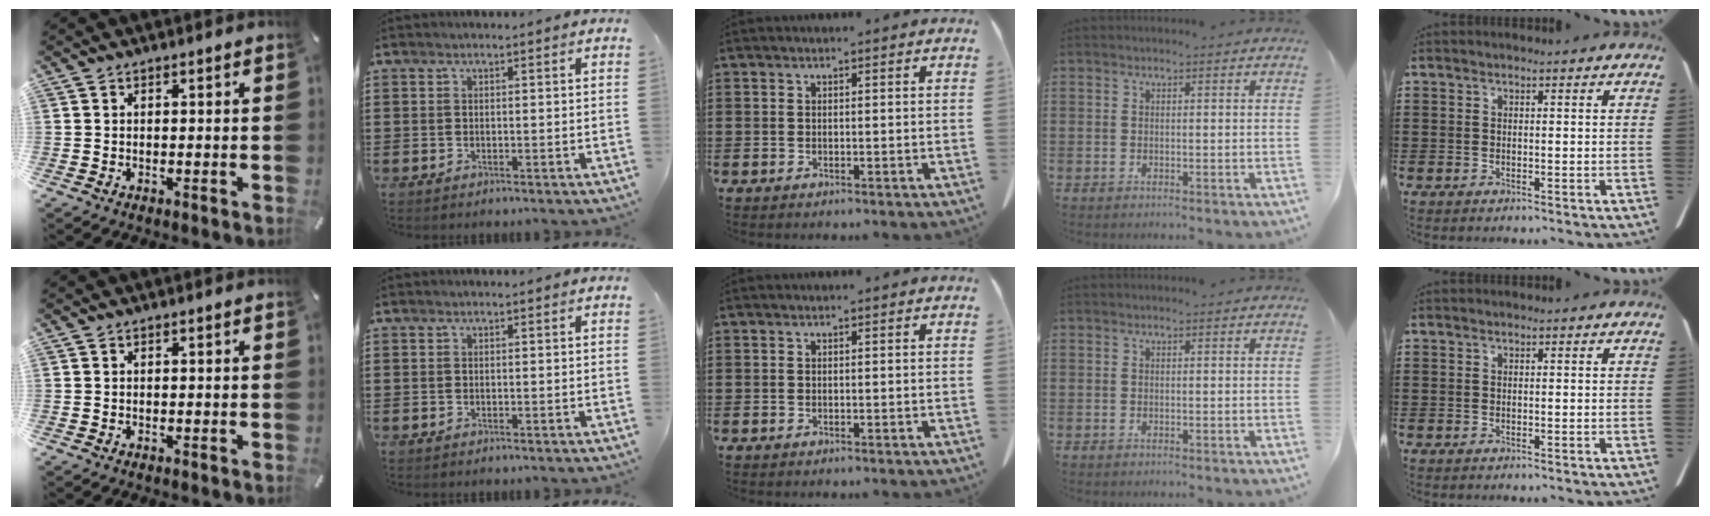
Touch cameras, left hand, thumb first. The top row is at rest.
{}